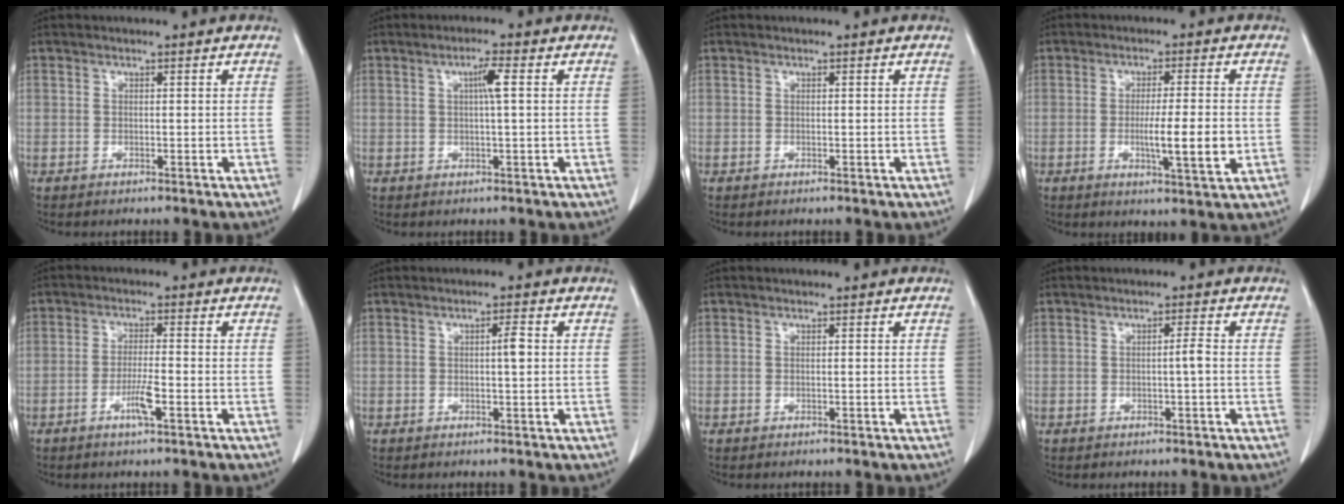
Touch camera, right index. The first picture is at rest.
{"total": 2.9, "force": [0.6, -0.1, 2.8], "torque": [-0.050, 0.003, 0.010]}
{"total": 0.0}
{"total": 7.4, "force": [-1.4, 0.3, 7.3], "torque": [-0.116, -0.013, -0.022]}
{"total": 4.0, "force": [-1.8, 0.0, 3.5], "torque": [-0.068, -0.005, -0.035]}
{"total": 1.9, "force": [0.1, 0.2, 1.9], "torque": [-0.031, 0.002, 0.002]}
{"total": 0.0}
{"total": 1.4, "force": [-0.3, -0.2, 1.4], "torque": [-0.022, 0.001, -0.004]}